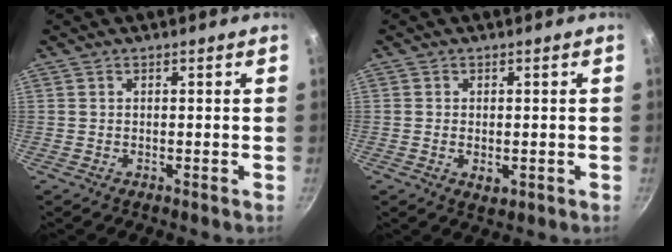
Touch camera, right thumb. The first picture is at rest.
{"total": 3.3, "force": [-0.6, 2.2, 2.4], "torque": [-0.037, -0.009, -0.007]}